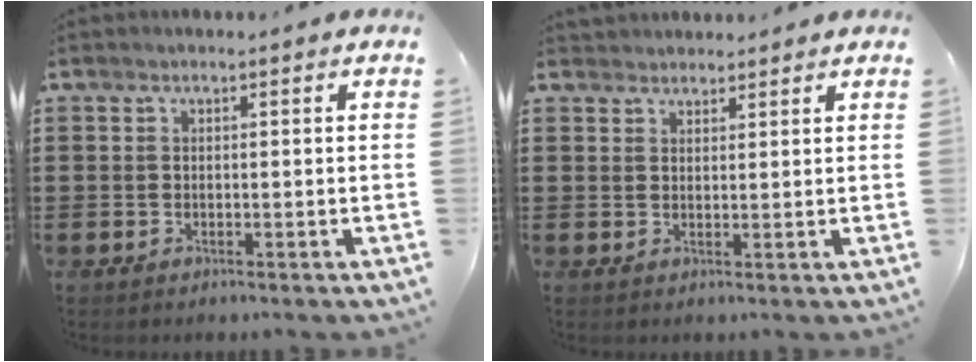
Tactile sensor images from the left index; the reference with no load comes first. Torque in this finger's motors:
{"motor_torque": [0.90, -0.85, 0.39, 0.09]}